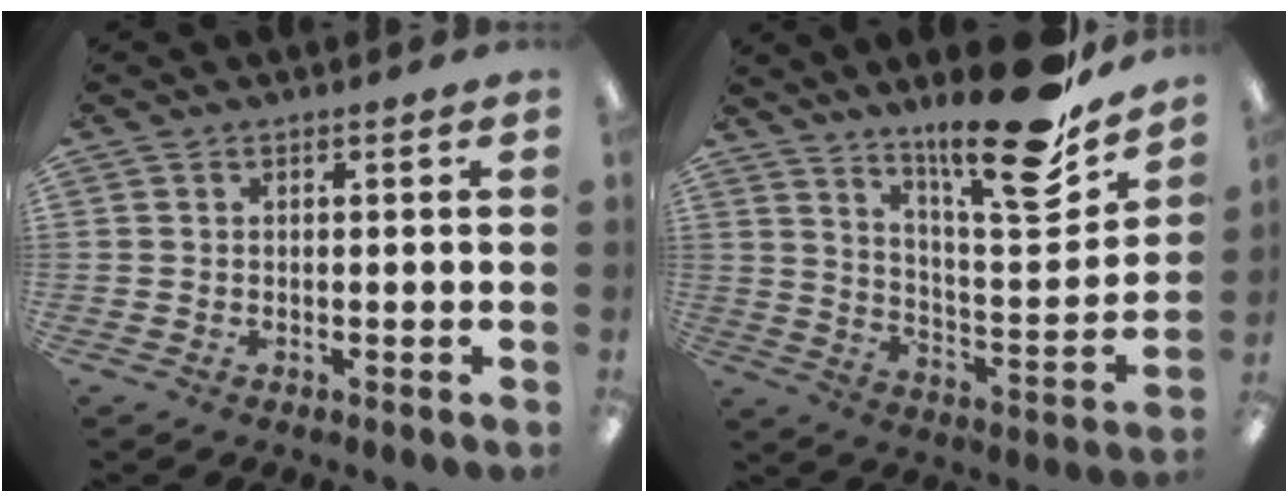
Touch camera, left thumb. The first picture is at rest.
{"total": 21.0, "force": [16.6, 3.9, 12.3], "torque": [-0.188, -0.120, 0.265]}